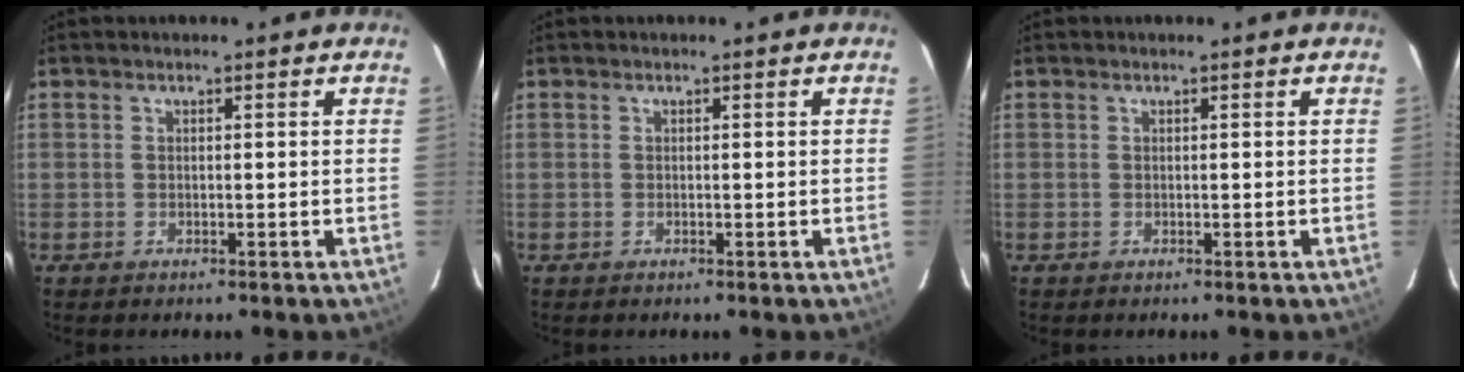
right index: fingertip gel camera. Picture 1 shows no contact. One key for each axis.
{"total": 0.0}
{"total": 0.0}